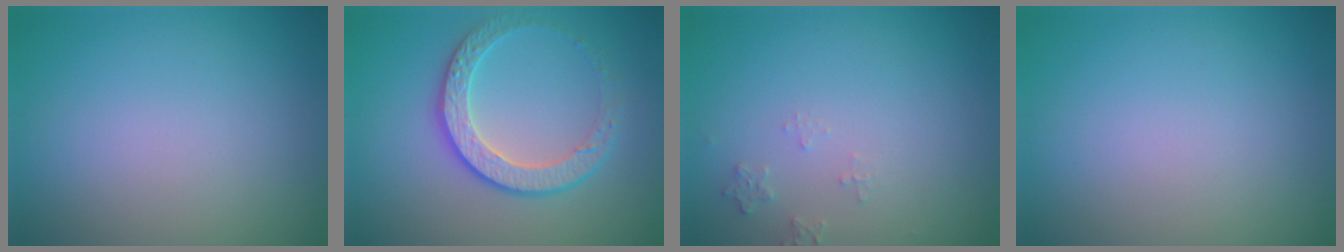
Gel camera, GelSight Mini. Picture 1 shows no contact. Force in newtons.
{"total": 3.7, "press": 3.3, "slide": 1.7}
{"total": 1.1, "press": 1.1, "slide": 0.2}
{"total": 0.0}